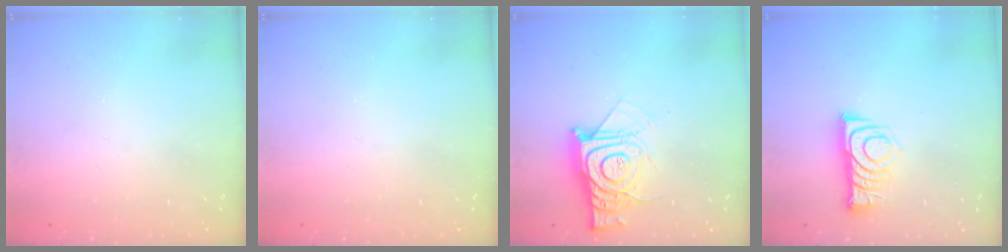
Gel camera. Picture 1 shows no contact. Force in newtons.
{"total": 0.0}
{"total": 14.2, "press": 14.2, "slide": 1.2}
{"total": 8.9, "press": 8.8, "slide": 0.9}